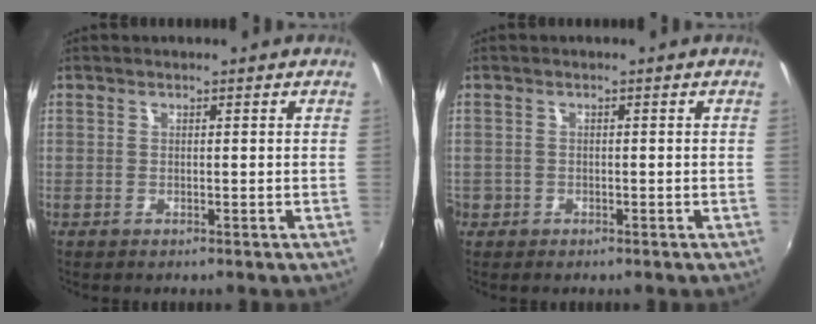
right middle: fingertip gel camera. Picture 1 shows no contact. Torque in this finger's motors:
{"motor_torque": [0.88, -0.87, 0.08, 0.09]}